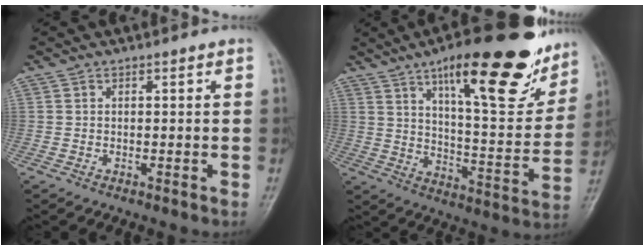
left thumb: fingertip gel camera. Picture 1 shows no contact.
{"total": 25.2, "force": [15.1, 7.6, 18.7], "torque": [-0.225, -0.055, 0.228]}